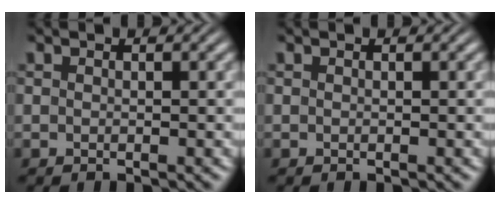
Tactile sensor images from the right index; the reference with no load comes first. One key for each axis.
{"total": 0.0}